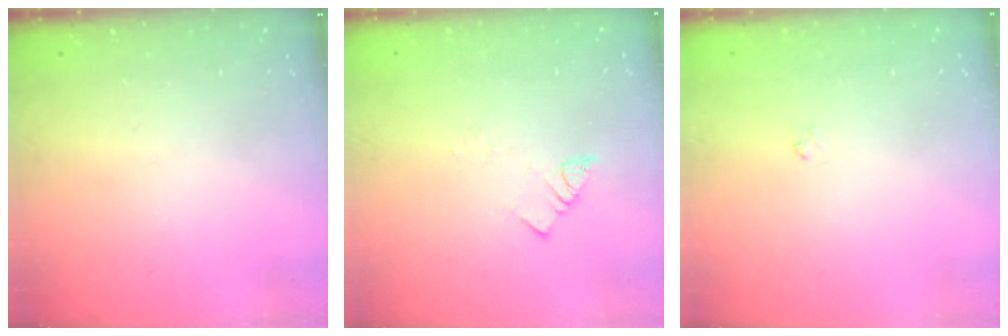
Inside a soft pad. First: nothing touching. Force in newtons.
{"total": 2.8, "press": 2.8, "slide": 0.3}
{"total": 2.2, "press": 2.2, "slide": 0.3}